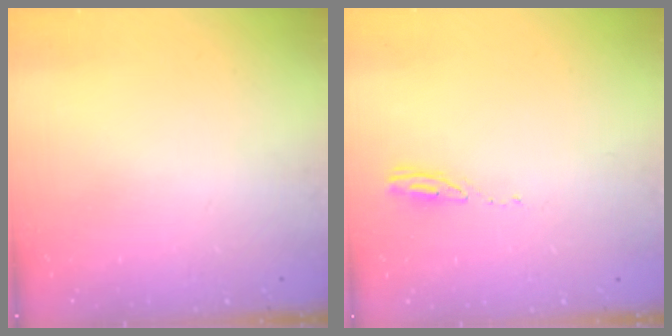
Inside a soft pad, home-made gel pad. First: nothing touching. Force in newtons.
{"total": 3.2, "press": 3.2, "slide": 0.3}